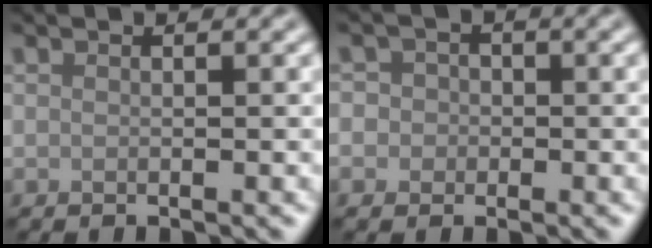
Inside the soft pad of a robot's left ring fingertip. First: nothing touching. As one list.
[{"total": 3.5, "force": [-0.3, 3.3, 1.0], "torque": [0.010, 0.016, -0.033]}]